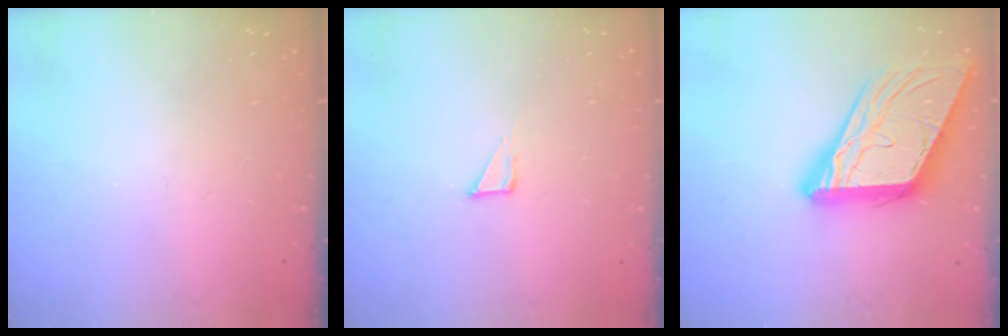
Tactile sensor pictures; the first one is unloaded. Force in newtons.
{"total": 2.3, "press": 2.3, "slide": 0.1}
{"total": 17.5, "press": 17.4, "slide": 1.8}